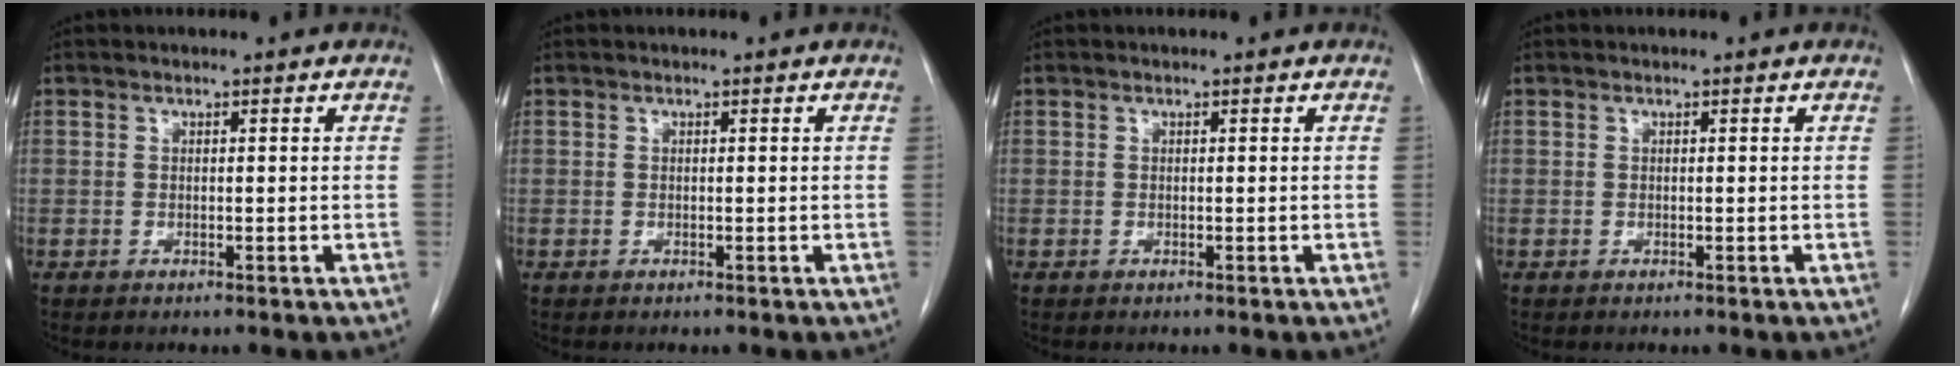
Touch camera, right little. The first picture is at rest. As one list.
[{"total": 0.0}, {"total": 0.0}, {"total": 0.0}]